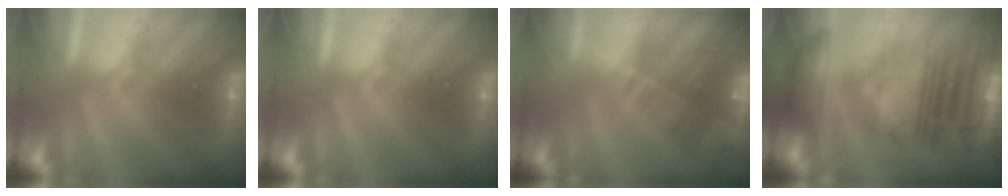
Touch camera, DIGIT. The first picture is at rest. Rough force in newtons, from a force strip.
{"total": 0.0}
{"total": 6.9}
{"total": 7.1}